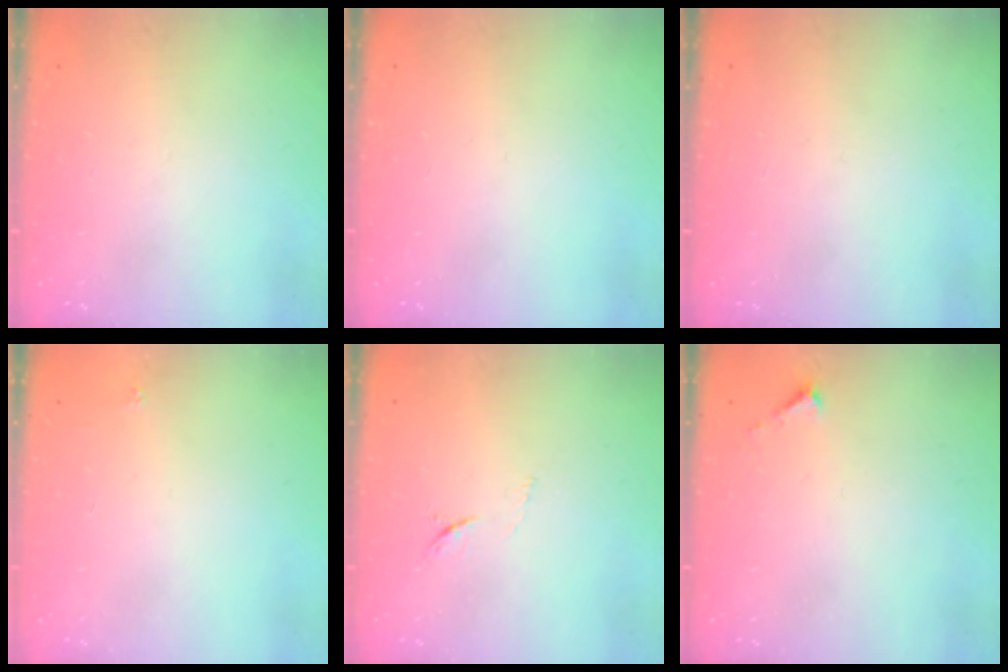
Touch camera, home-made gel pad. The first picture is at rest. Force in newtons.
{"total": 0.0}
{"total": 0.0}
{"total": 1.8, "press": 1.7, "slide": 0.1}
{"total": 4.2, "press": 4.0, "slide": 1.4}
{"total": 2.1, "press": 2.1, "slide": 0.2}